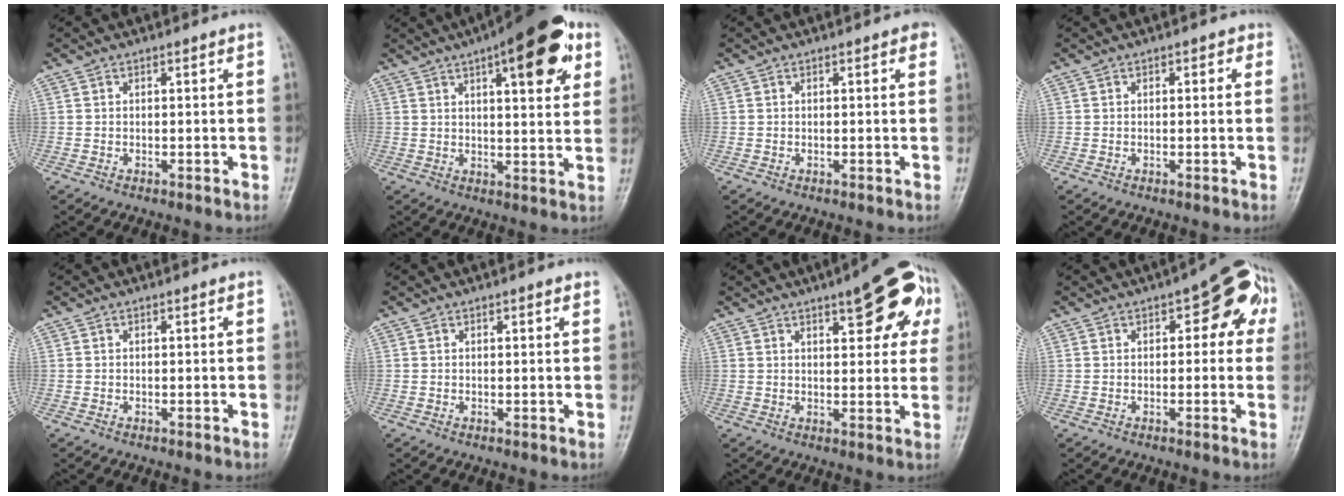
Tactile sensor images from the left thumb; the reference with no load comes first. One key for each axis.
{"total": 16.2, "fx": 7.5, "fy": 5.5, "fz": 13.2, "tx": -0.148, "ty": -0.012, "tz": 0.097}
{"total": 1.3, "fx": 0.6, "fy": 0.6, "fz": 1.0, "tx": -0.007, "ty": 0.001, "tz": 0.003}
{"total": 1.5, "fx": 0.4, "fy": 1.0, "fz": 1.0, "tx": 0.003, "ty": 0.003, "tz": -0.001}
{"total": 0.0}
{"total": 1.0, "fx": 0.7, "fy": 0.3, "fz": 0.7, "tx": -0.008, "ty": -0.002, "tz": 0.007}
{"total": 13.9, "fx": 6.0, "fy": 5.4, "fz": 11.4, "tx": -0.101, "ty": -0.001, "tz": 0.068}
{"total": 9.6, "fx": 2.9, "fy": 4.8, "fz": 7.8, "tx": -0.050, "ty": 0.018, "tz": 0.021}